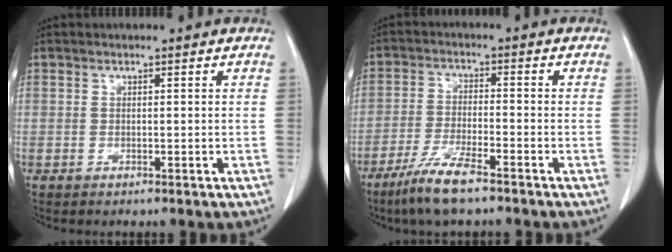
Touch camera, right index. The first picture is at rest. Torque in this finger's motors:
{"motor_torque": [0.77, -0.76, 0.46, 0.12]}